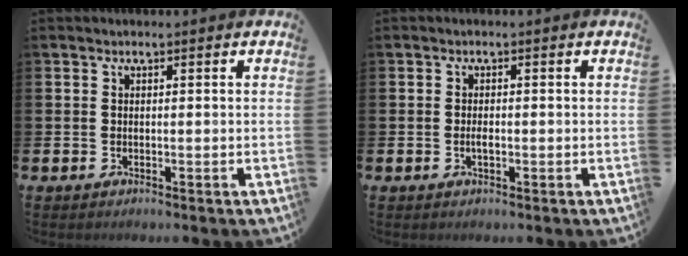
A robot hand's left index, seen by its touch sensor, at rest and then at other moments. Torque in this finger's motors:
{"motor_torque": [0.56, 0.06, 0.03, 0.06]}